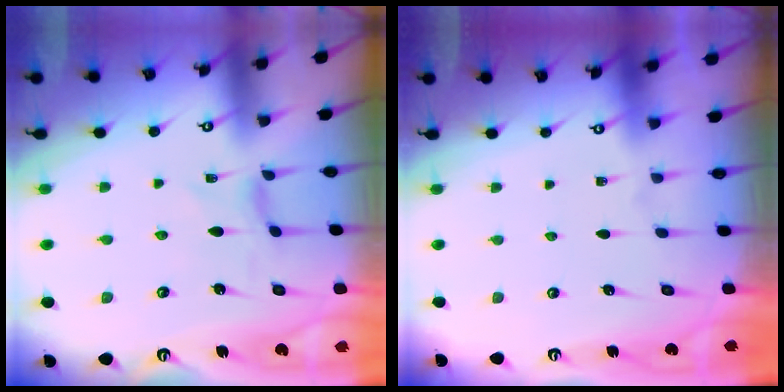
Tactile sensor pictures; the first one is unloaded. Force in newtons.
{"total": 0.0}